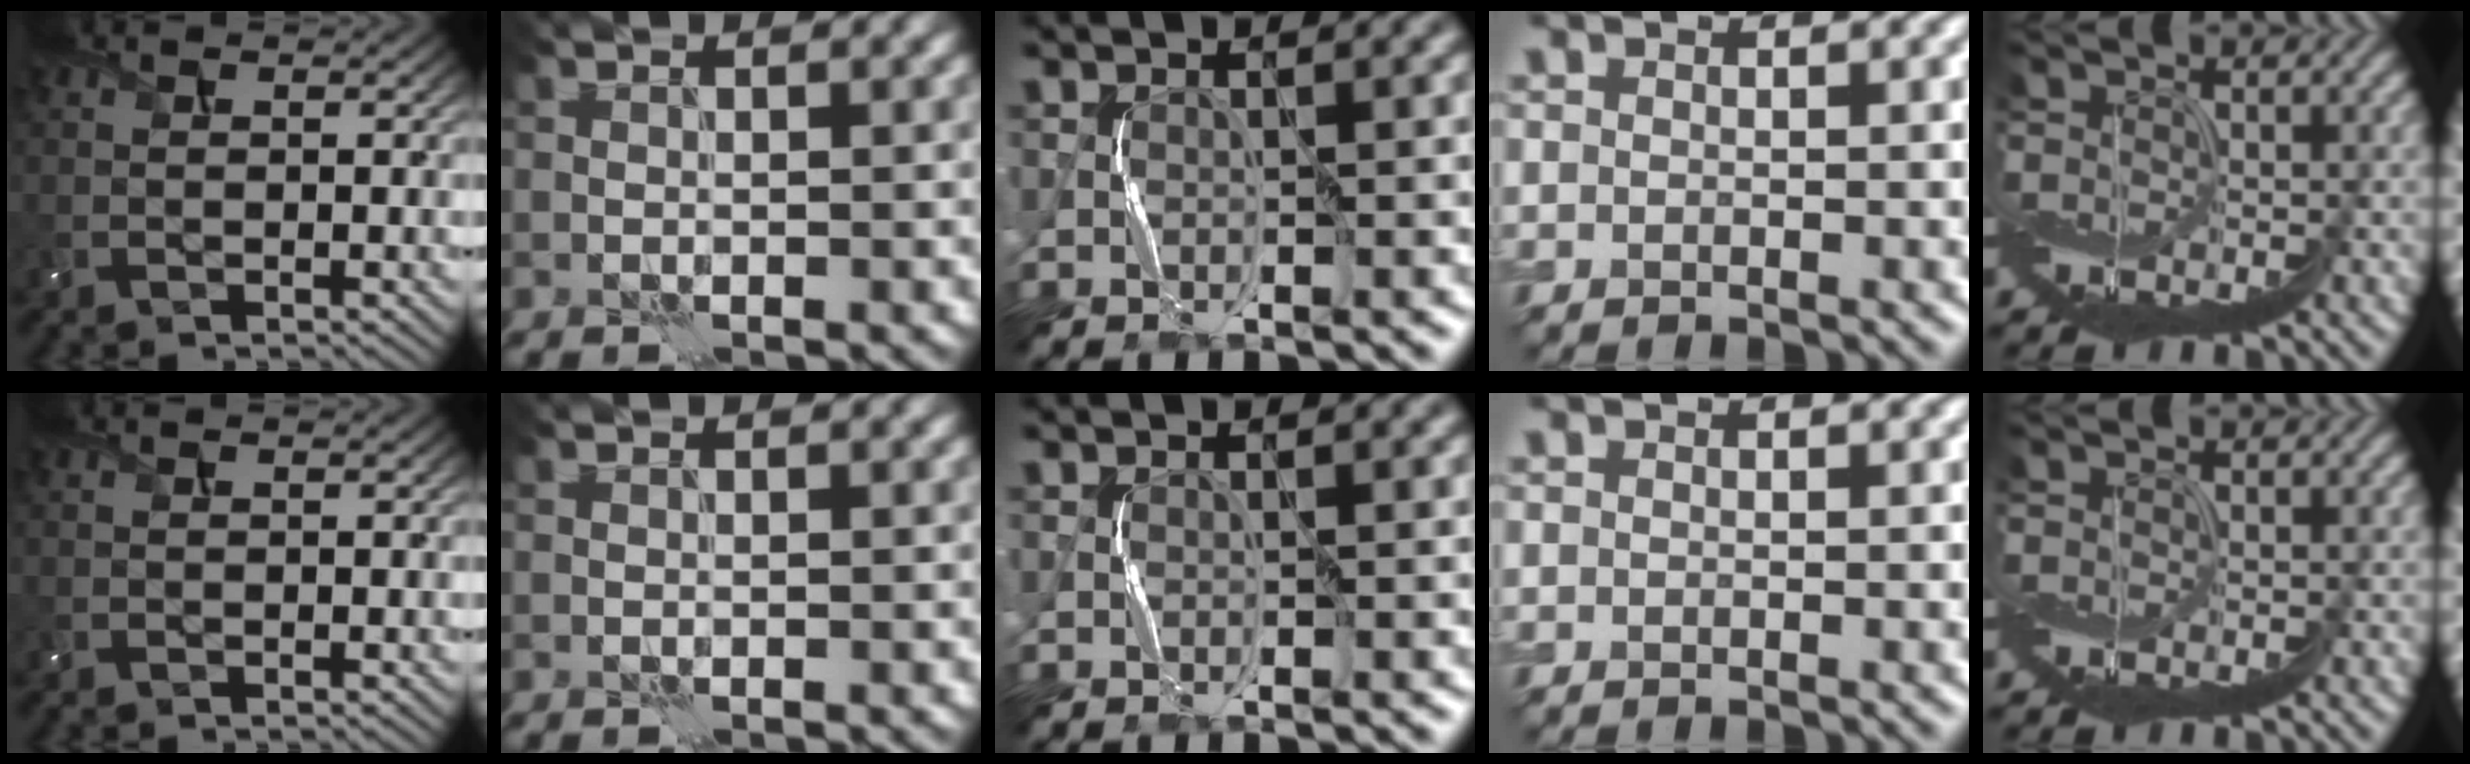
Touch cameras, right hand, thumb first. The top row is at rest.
{}